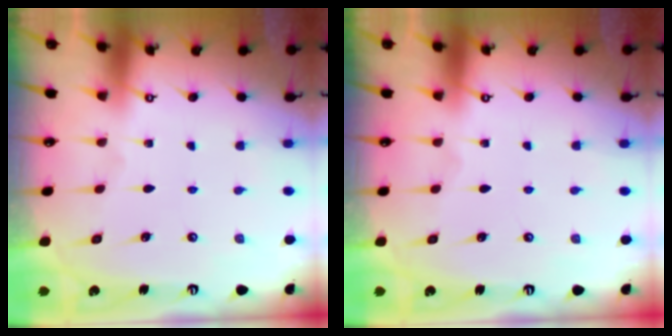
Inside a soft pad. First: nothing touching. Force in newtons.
{"total": 0.0}